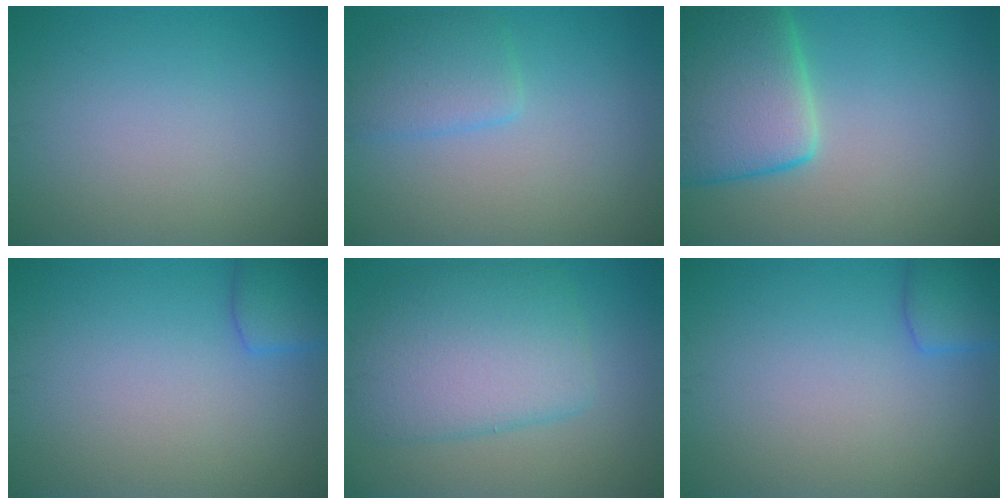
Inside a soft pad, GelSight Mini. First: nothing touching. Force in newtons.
{"total": 2.8, "press": 2.8, "slide": 0.3}
{"total": 9.0, "press": 9.0, "slide": 0.9}
{"total": 2.7, "press": 2.7, "slide": 0.1}
{"total": 7.4, "press": 7.4, "slide": 0.3}
{"total": 2.7, "press": 2.7, "slide": 0.1}